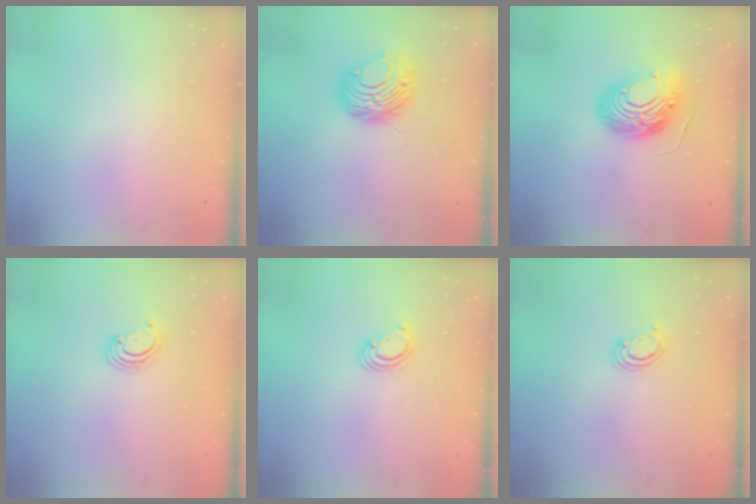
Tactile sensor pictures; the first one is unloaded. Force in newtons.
{"total": 9.1, "press": 9.1, "slide": 0.6}
{"total": 12.8, "press": 12.7, "slide": 1.3}
{"total": 3.3, "press": 3.3, "slide": 0.5}
{"total": 3.5, "press": 3.5, "slide": 0.3}
{"total": 2.8, "press": 2.8, "slide": 0.3}